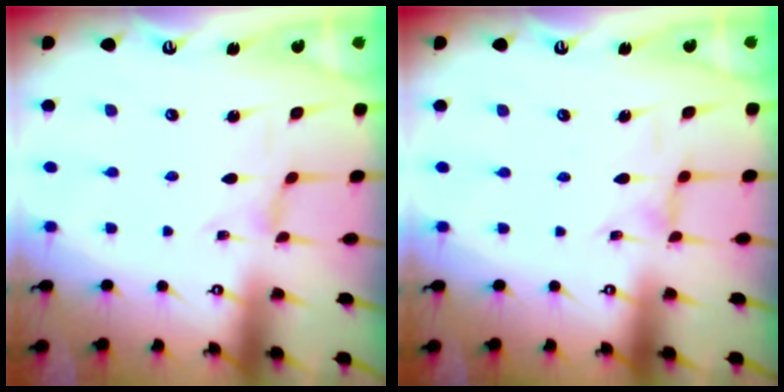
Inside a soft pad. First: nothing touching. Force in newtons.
{"total": 0.9, "press": 0.9, "slide": 0.2}